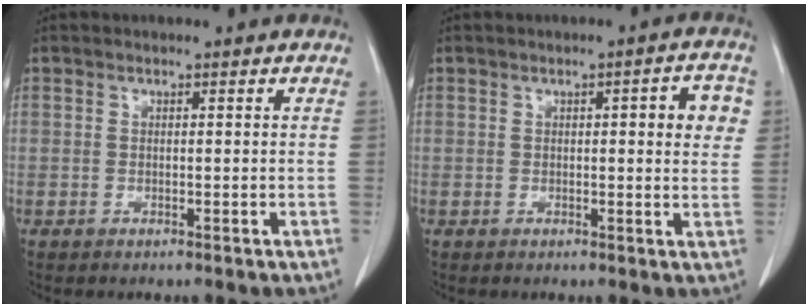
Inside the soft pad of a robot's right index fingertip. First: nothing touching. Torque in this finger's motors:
{"motor_torque": [0.11, 0.07, 0.07, 0.03]}